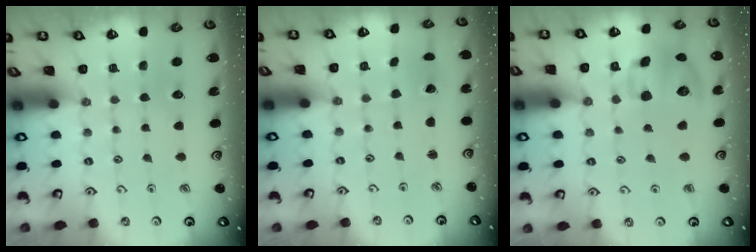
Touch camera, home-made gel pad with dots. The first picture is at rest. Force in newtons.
{"total": 0.9, "press": 0.9, "slide": 0.1}
{"total": 12.2, "press": 12.0, "slide": 2.0}